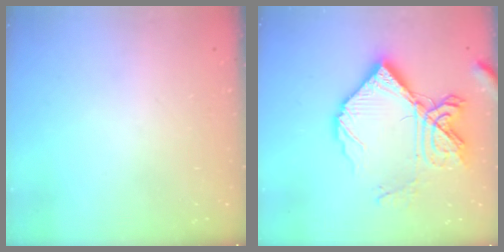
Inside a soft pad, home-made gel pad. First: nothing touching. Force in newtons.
{"total": 20.1, "press": 20.0, "slide": 2.2}